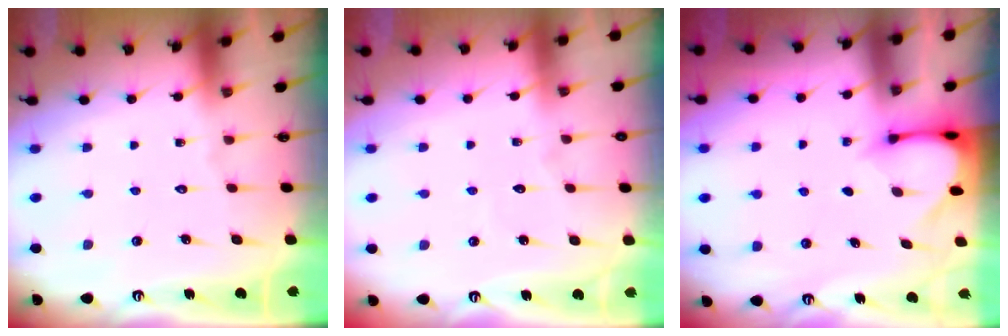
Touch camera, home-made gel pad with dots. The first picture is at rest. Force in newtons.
{"total": 3.3, "press": 3.3, "slide": 0.4}
{"total": 3.4, "press": 3.4, "slide": 0.3}